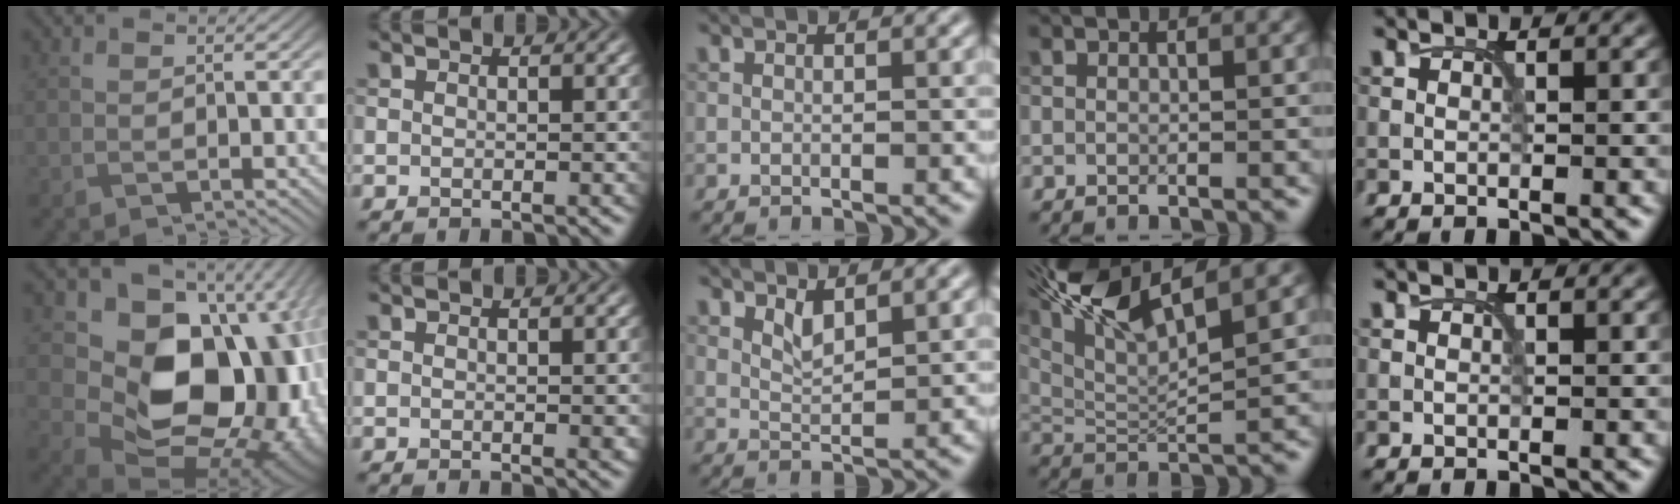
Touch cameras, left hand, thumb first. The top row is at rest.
{"thumb": {"total": 16.8, "force": [-0.4, 12.5, 11.3], "torque": [-0.140, -0.039, 0.019]}, "index": {"total": 0.6, "force": [0.0, 0.2, 0.6], "torque": [-0.005, -0.003, 0.000]}, "middle": {"total": 1.6, "force": [1.2, 0.4, 1.0], "torque": [-0.024, -0.005, 0.024]}, "ring": {"total": 9.0, "force": [5.8, 2.1, 6.6], "torque": [-0.138, 0.015, 0.110]}}